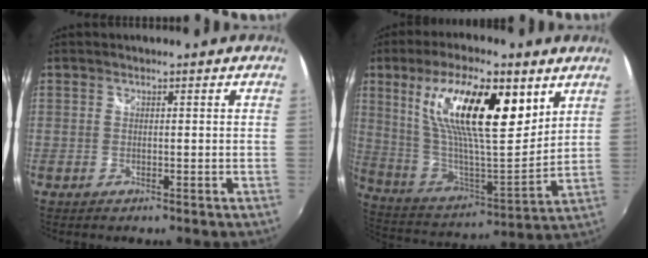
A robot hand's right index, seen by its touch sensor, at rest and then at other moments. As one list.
[{"total": 23.1, "force": [10.5, 7.3, 19.2], "torque": [-0.347, 0.011, 0.188]}]